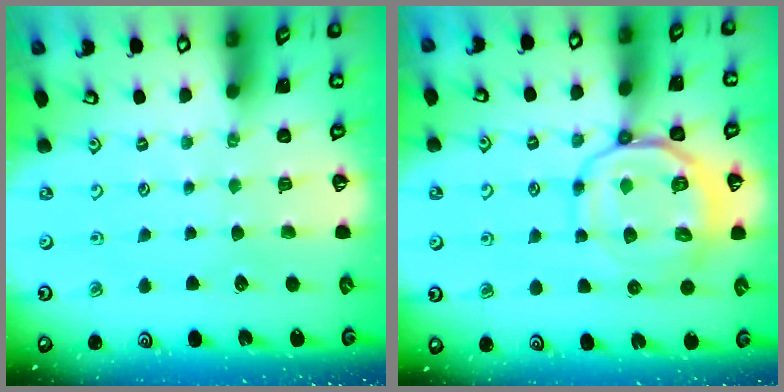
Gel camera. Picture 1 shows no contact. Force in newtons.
{"total": 12.6, "press": 12.5, "slide": 1.8}